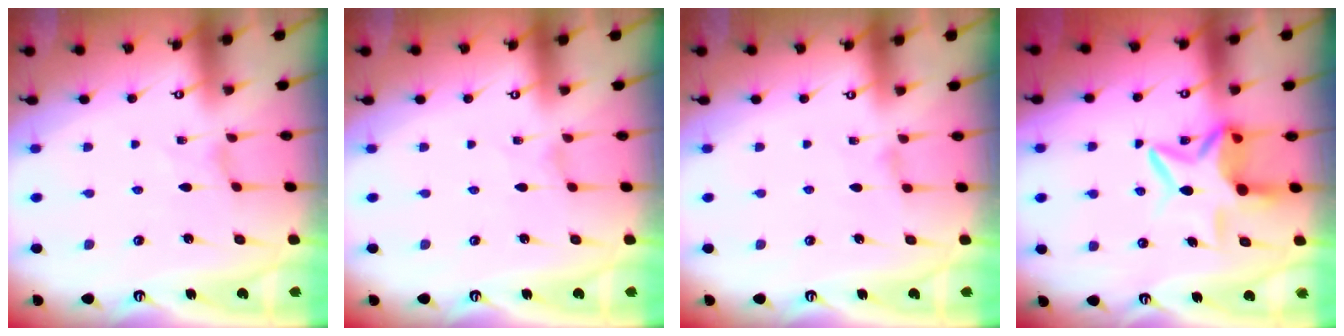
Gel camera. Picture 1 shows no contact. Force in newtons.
{"total": 0.0}
{"total": 1.1, "press": 1.1, "slide": 0.4}
{"total": 10.2, "press": 10.1, "slide": 1.3}